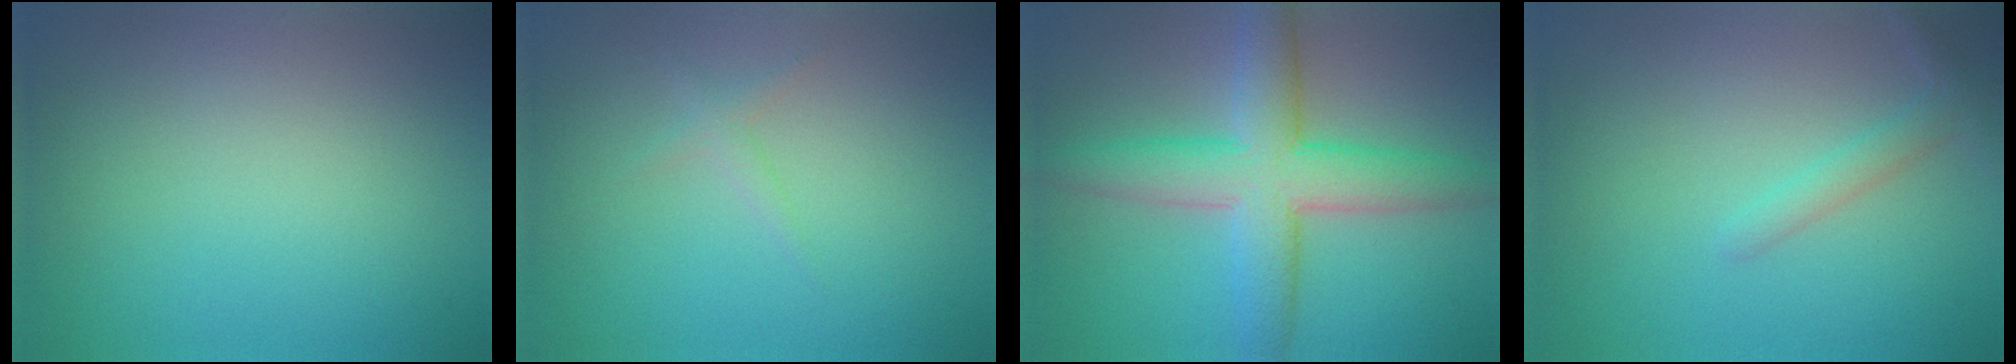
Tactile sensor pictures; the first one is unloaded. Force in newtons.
{"total": 0.9, "press": 0.9, "slide": 0.0}
{"total": 7.3, "press": 7.3, "slide": 0.2}
{"total": 1.7, "press": 1.7, "slide": 0.1}